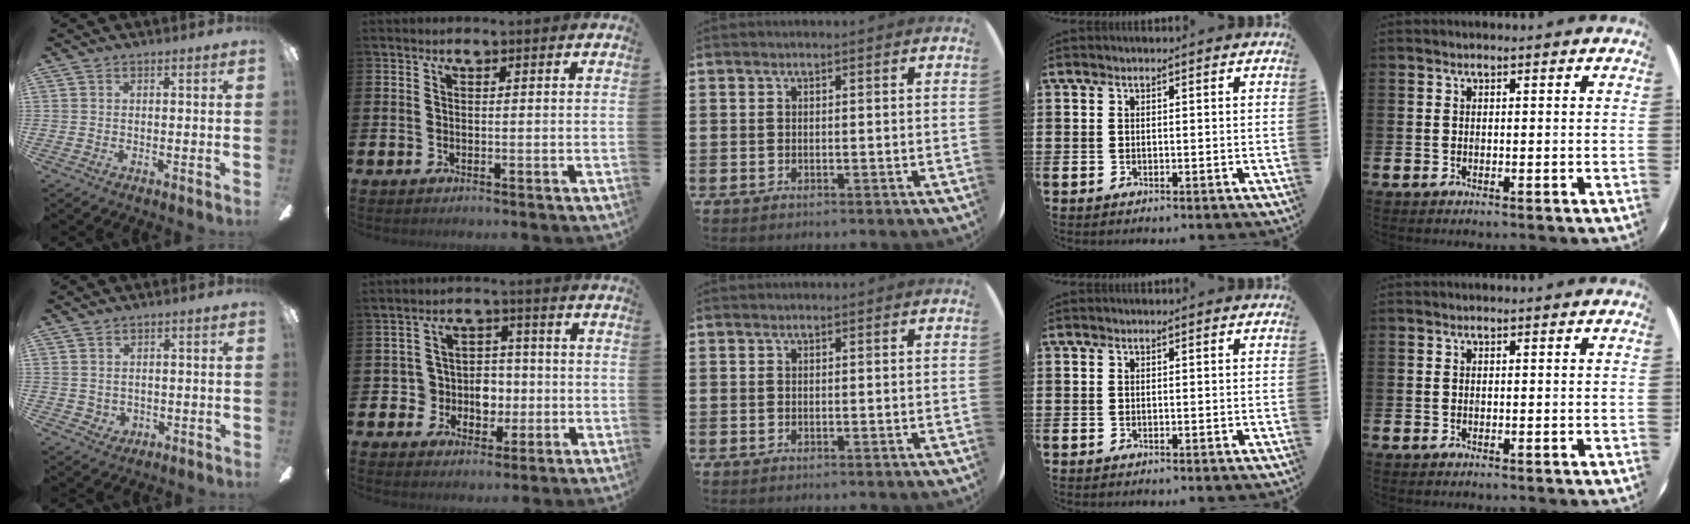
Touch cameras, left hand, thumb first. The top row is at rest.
{"thumb": {"total": 2.1, "force": [0.8, 1.9, 0.5], "torque": [-0.012, -0.001, 0.014]}, "index": {"total": 5.1, "force": [-0.9, 4.9, 1.2], "torque": [-0.027, 0.005, -0.024]}}